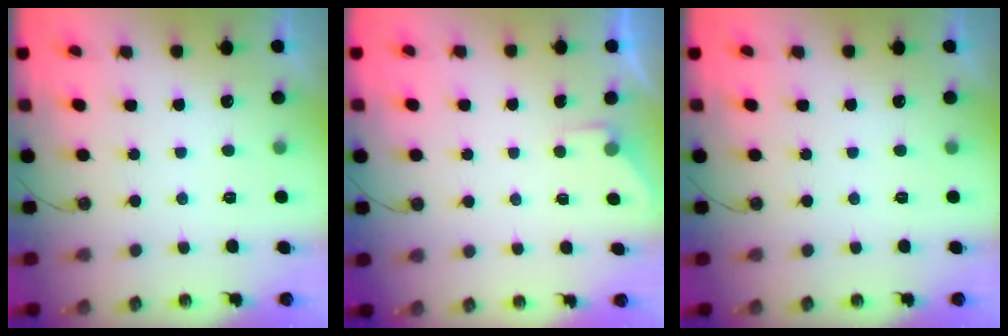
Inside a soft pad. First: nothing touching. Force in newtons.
{"total": 2.6, "press": 2.6, "slide": 0.5}
{"total": 0.0}